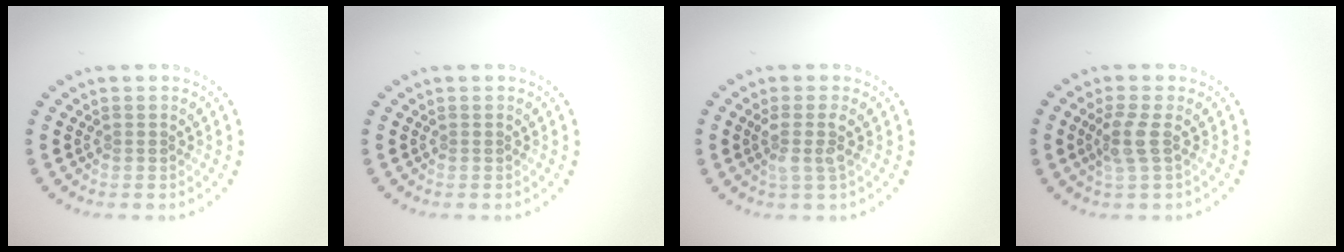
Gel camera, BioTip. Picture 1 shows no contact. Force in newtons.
{"total": 0.0}
{"total": 2.1, "press": 1.7, "slide": 1.3}
{"total": 2.1, "press": 1.8, "slide": 1.1}